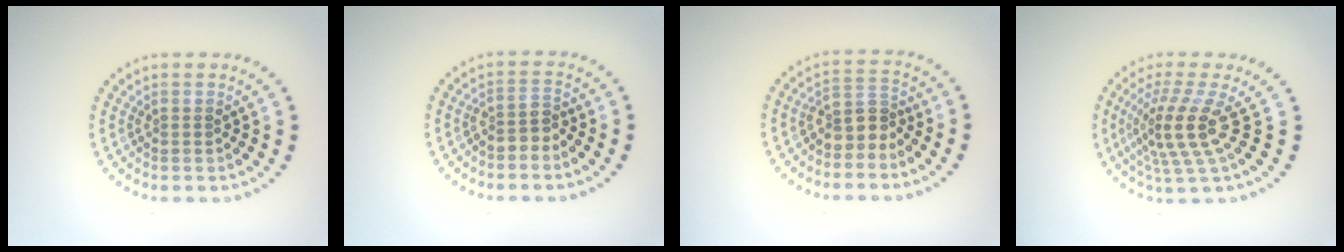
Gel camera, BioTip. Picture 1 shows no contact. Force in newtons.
{"total": 1.9, "press": 1.4, "slide": 1.2}
{"total": 2.4, "press": 1.9, "slide": 1.4}
{"total": 4.5, "press": 3.2, "slide": 3.1}